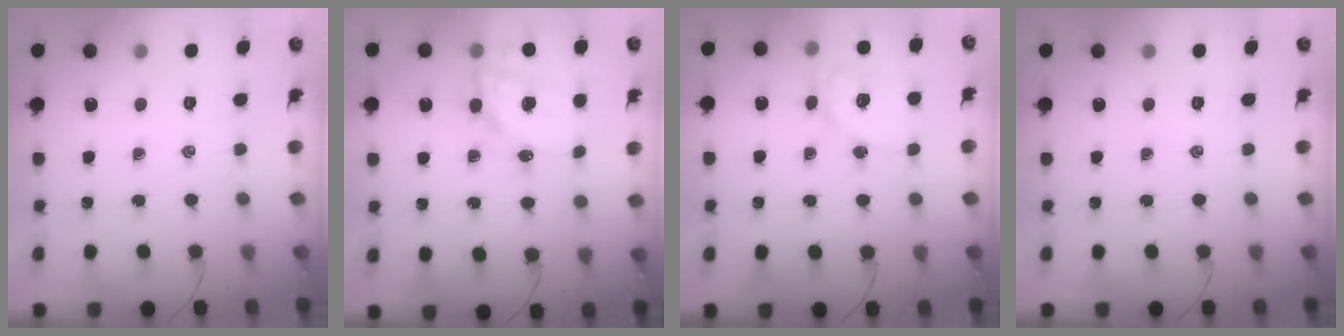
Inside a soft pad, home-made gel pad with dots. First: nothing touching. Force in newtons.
{"total": 14.2, "press": 13.8, "slide": 3.3}
{"total": 11.3, "press": 11.1, "slide": 1.8}
{"total": 0.0}